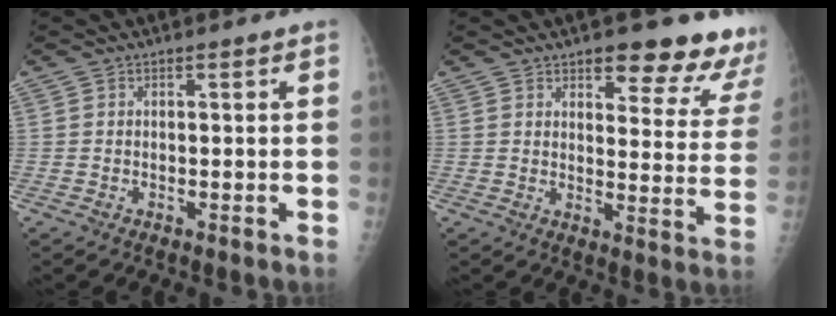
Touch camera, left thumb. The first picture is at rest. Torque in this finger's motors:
{"motor_torque": [0.93, 0.32, 0.44, -0.44, 0.15]}